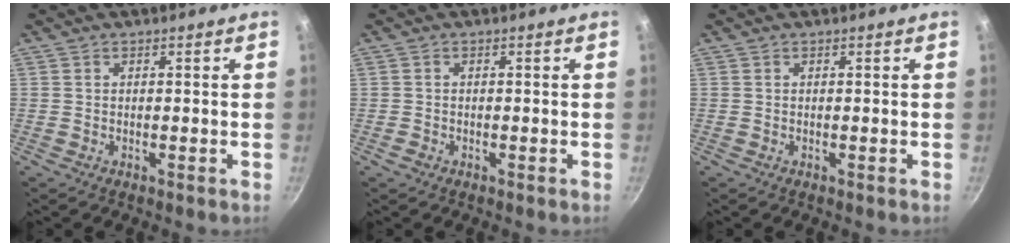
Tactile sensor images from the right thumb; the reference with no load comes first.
{"total": 1.2, "force": [-0.6, 0.9, 0.4], "torque": [-0.005, 0.003, -0.010]}
{"total": 0.0}